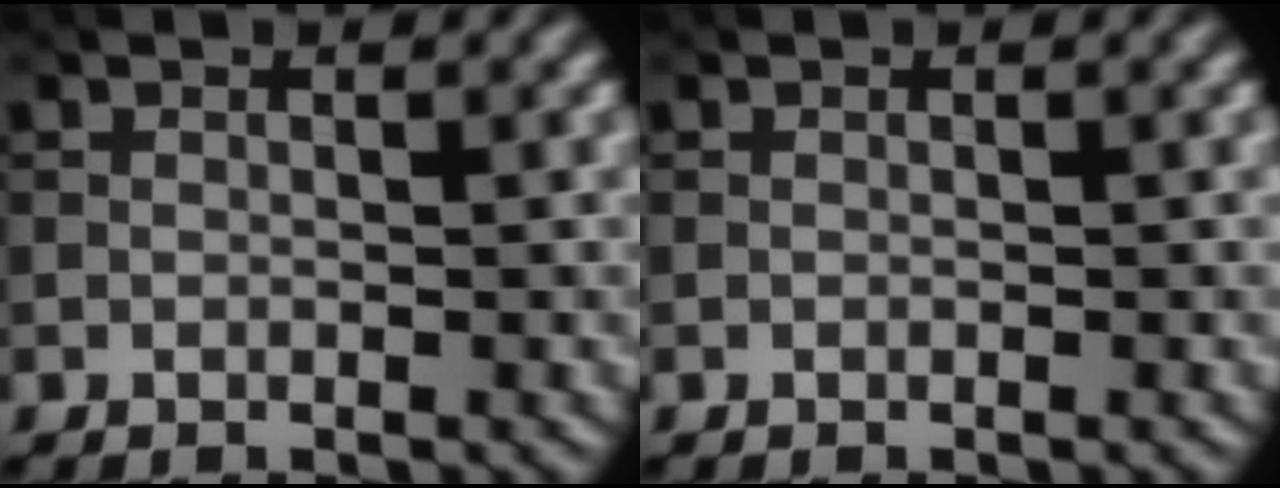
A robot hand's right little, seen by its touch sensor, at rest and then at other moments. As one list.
[{"total": 0.0}]